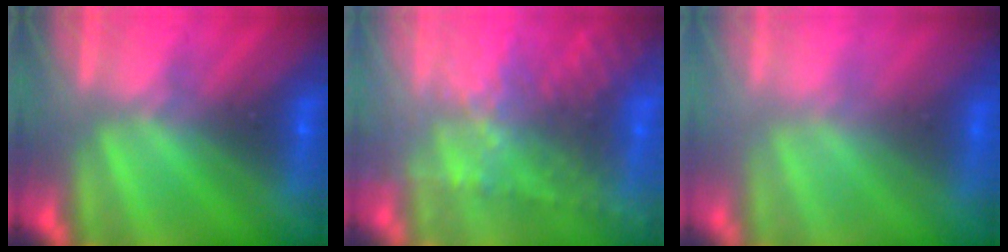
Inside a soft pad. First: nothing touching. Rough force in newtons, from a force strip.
{"total": 9.6}
{"total": 7.3}